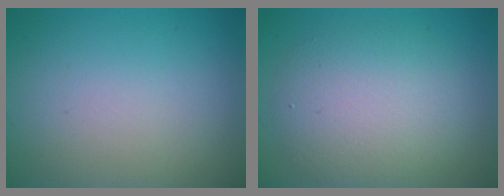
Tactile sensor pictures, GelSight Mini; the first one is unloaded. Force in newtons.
{"total": 5.7, "press": 5.7, "slide": 0.3}